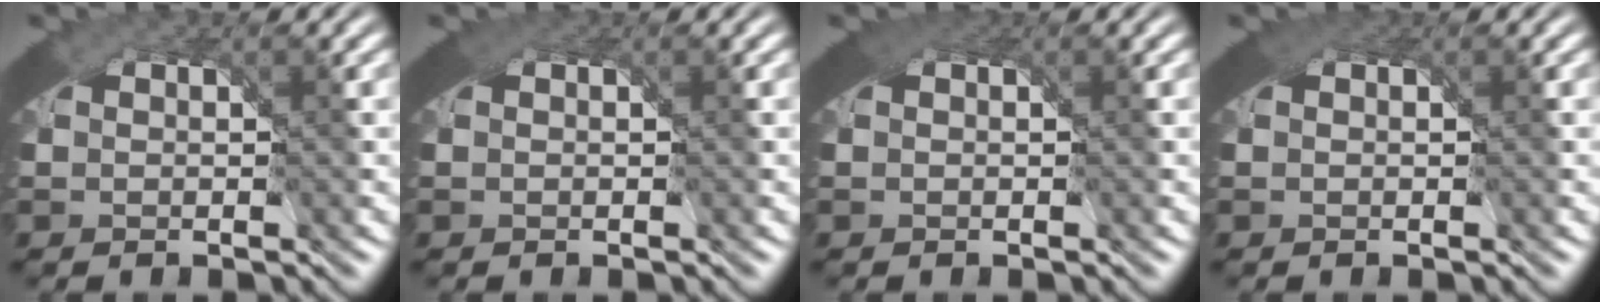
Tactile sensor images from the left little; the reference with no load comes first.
{"total": 1.0, "force": [0.5, 0.7, 0.5], "torque": [-0.011, -0.001, 0.008]}
{"total": 1.7, "force": [0.9, 1.0, 1.1], "torque": [-0.020, -0.003, 0.015]}
{"total": 1.4, "force": [0.7, 0.9, 0.8], "torque": [-0.015, -0.002, 0.012]}